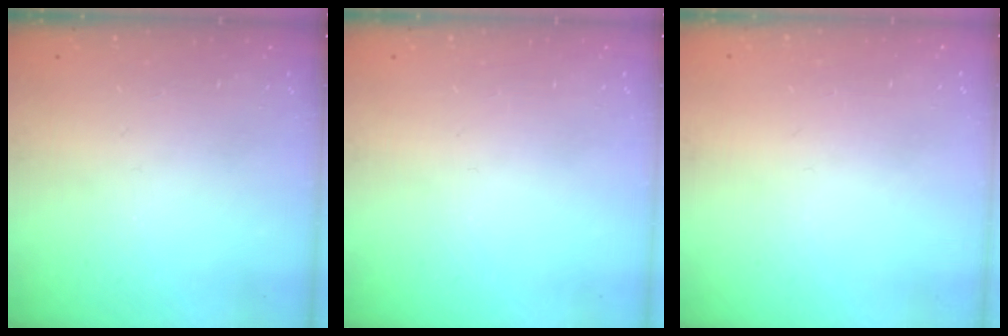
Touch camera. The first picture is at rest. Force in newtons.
{"total": 0.0}
{"total": 0.7, "press": 0.6, "slide": 0.1}